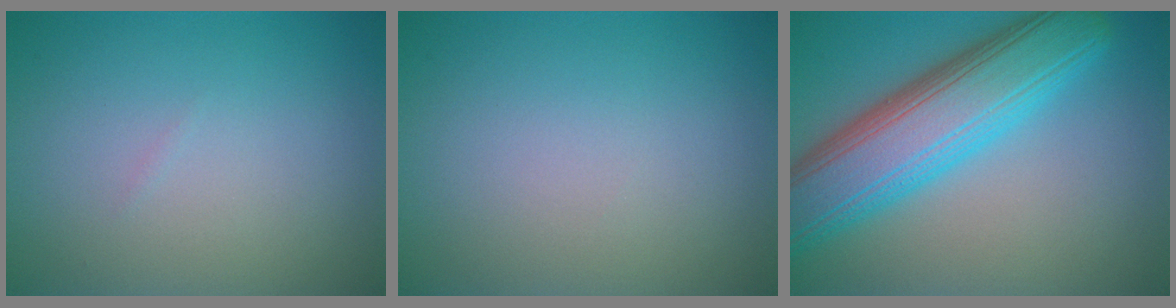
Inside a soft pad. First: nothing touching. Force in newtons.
{"total": 0.0}
{"total": 9.9, "press": 9.9, "slide": 0.2}